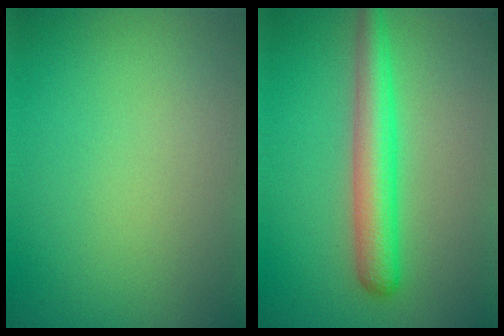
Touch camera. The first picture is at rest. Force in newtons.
{"total": 4.6, "press": 4.6, "slide": 0.1}